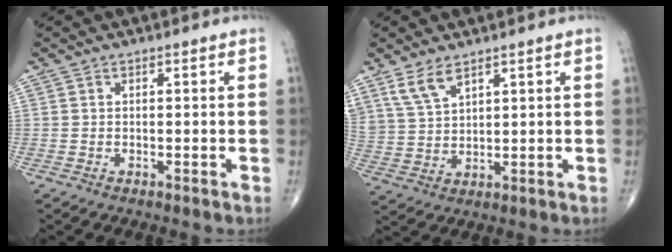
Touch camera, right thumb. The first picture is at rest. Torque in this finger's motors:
{"motor_torque": [0.07, 0.11, 0.50, 0.53, 0.06]}